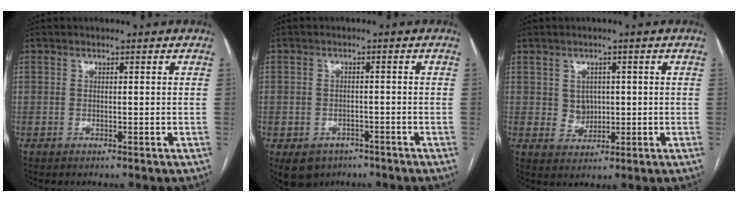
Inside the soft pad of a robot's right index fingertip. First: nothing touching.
{"total": 6.2, "force": [-3.5, 4.8, 1.5], "torque": [-0.025, 0.006, -0.044]}
{"total": 3.4, "force": [0.5, 3.0, 1.6], "torque": [-0.023, 0.003, 0.015]}